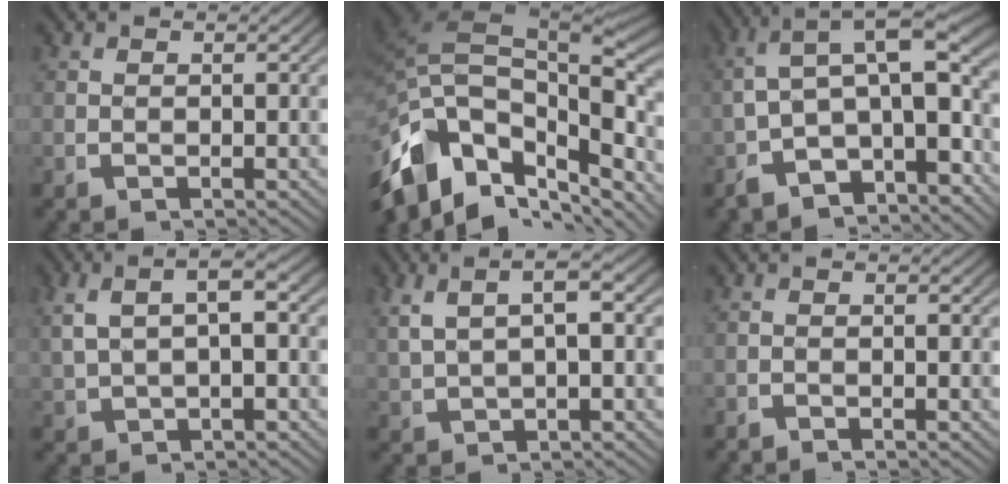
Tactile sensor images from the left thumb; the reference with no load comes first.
{"total": 20.0, "force": [-1.7, 13.6, 14.6], "torque": [-0.293, -0.038, -0.013]}
{"total": 11.9, "force": [-0.8, 7.8, 8.9], "torque": [-0.151, -0.015, -0.021]}
{"total": 5.5, "force": [1.3, 2.8, 4.5], "torque": [-0.078, 0.017, 0.026]}
{"total": 5.3, "force": [1.7, 2.5, 4.3], "torque": [-0.074, 0.016, 0.035]}
{"total": 1.0, "force": [-1.0, 0.2, 0.0], "torque": [0.004, -0.001, -0.022]}